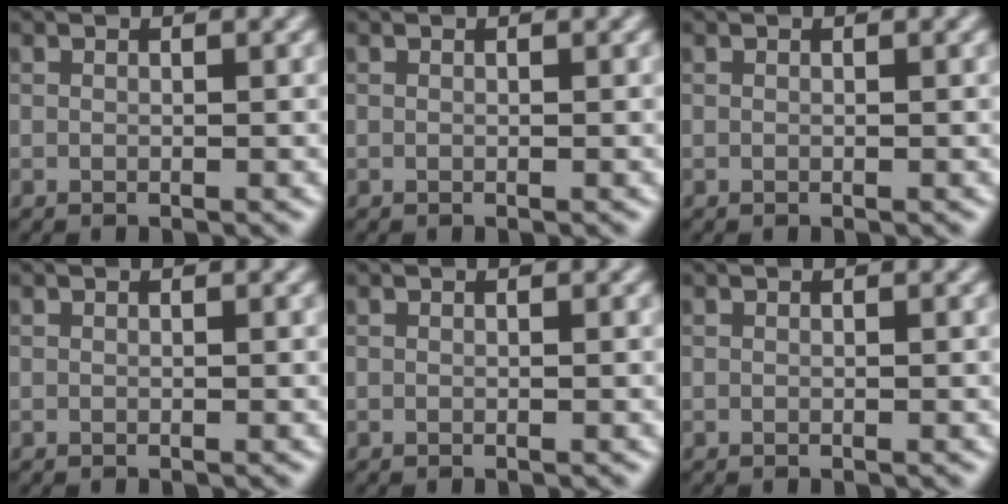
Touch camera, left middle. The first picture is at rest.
{"total": 0.0}
{"total": 0.0}
{"total": 0.0}
{"total": 0.0}
{"total": 0.0}